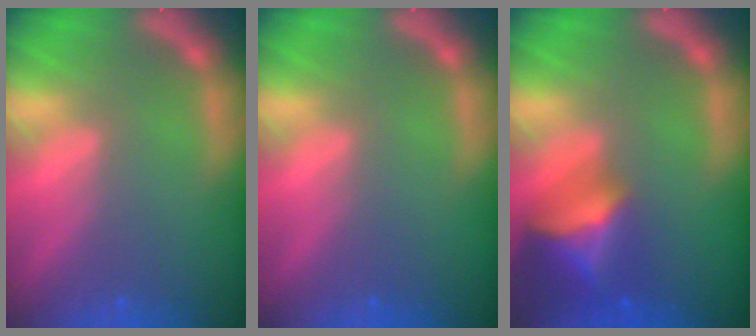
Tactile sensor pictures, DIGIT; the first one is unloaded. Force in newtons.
{"total": 0.0}
{"total": 7.0}